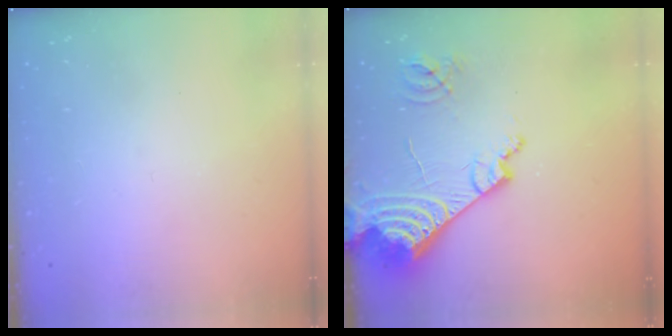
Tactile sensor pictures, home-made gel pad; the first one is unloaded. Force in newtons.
{"total": 16.9, "press": 16.8, "slide": 2.0}